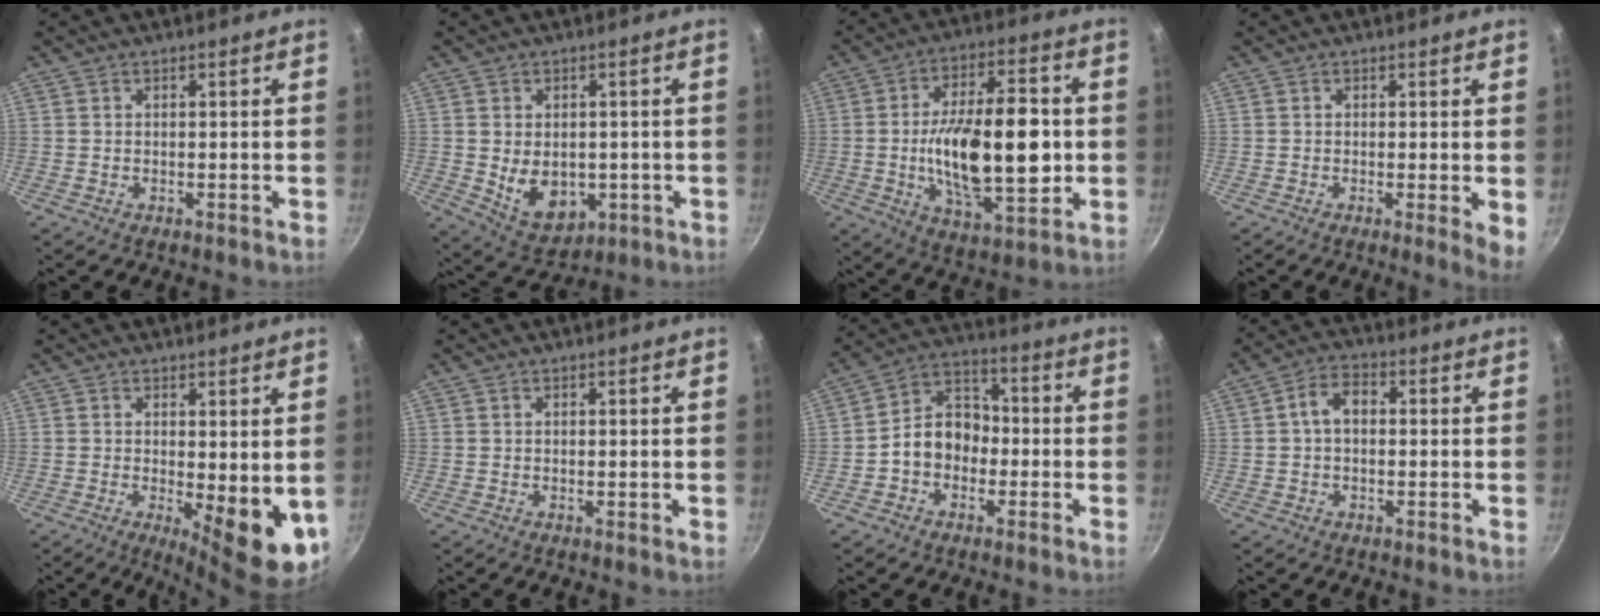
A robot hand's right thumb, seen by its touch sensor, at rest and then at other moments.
{"total": 9.4, "force": [-0.9, 6.7, 6.5], "torque": [-0.079, -0.012, 0.010]}
{"total": 20.9, "force": [-1.3, 9.4, 18.6], "torque": [-0.286, 0.007, -0.017]}
{"total": 3.4, "force": [-0.1, 0.6, 3.4], "torque": [-0.040, -0.015, -0.007]}
{"total": 9.4, "force": [-0.5, 3.2, 8.8], "torque": [-0.101, -0.014, 0.003]}
{"total": 0.0}
{"total": 9.3, "force": [-2.0, 7.3, 5.3], "torque": [-0.046, 0.040, -0.050]}
{"total": 5.2, "force": [0.3, 3.5, 3.8], "torque": [-0.059, 0.017, -0.003]}